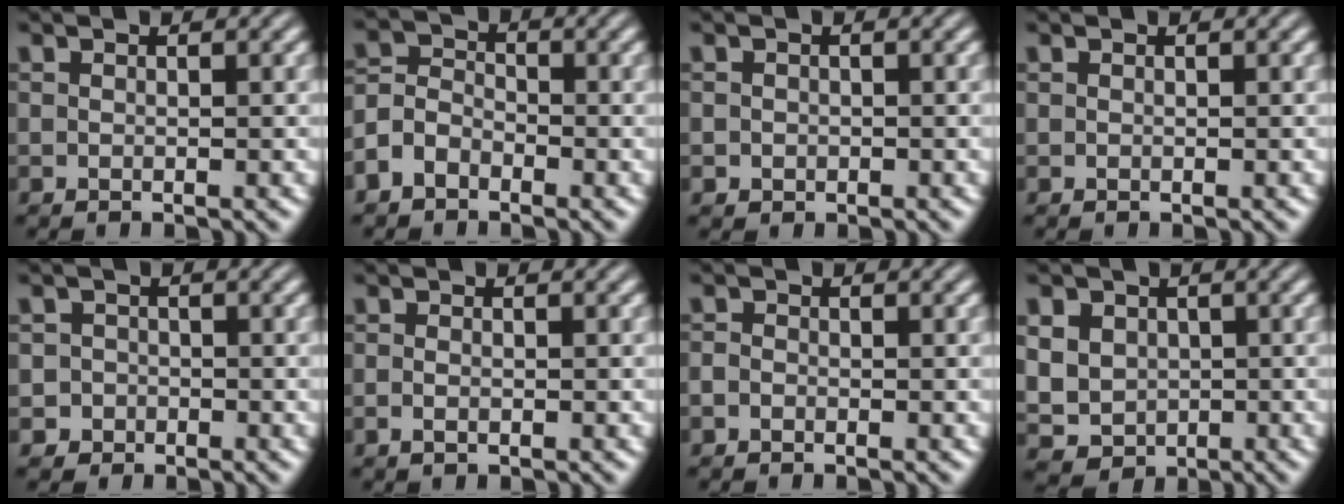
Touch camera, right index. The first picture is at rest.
{"total": 3.8, "force": [-1.4, 3.2, 1.5], "torque": [-0.022, -0.015, -0.025]}
{"total": 0.8, "force": [-0.5, 0.6, 0.0], "torque": [0.000, -0.013, -0.001]}
{"total": 0.0}
{"total": 3.0, "force": [-1.6, 2.5, -0.2], "torque": [0.007, -0.014, -0.030]}
{"total": 0.7, "force": [-0.6, -0.2, 0.3], "torque": [-0.007, -0.006, -0.005]}
{"total": 0.8, "force": [-0.8, -0.1, -0.1], "torque": [0.006, -0.008, -0.013]}
{"total": 6.8, "force": [-1.0, 6.2, 2.5], "torque": [-0.066, -0.043, -0.001]}